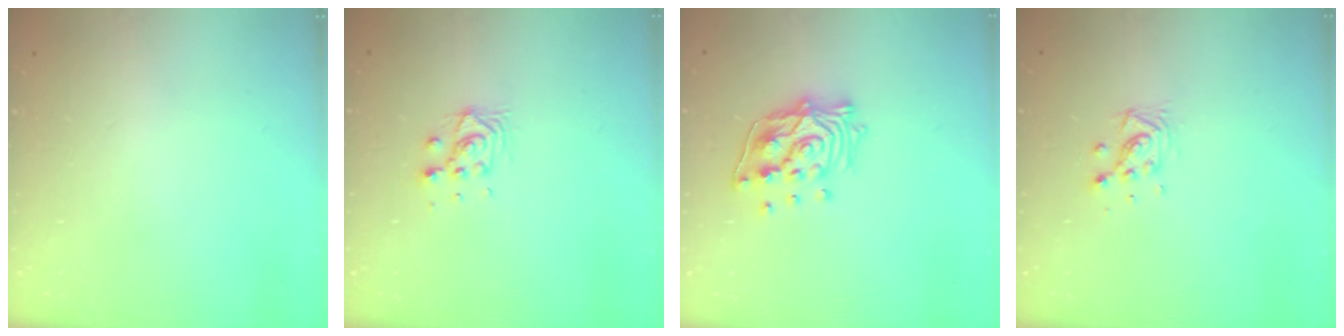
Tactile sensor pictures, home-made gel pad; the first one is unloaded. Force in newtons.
{"total": 6.4, "press": 6.4, "slide": 0.4}
{"total": 13.8, "press": 13.7, "slide": 1.6}
{"total": 6.7, "press": 6.3, "slide": 2.3}